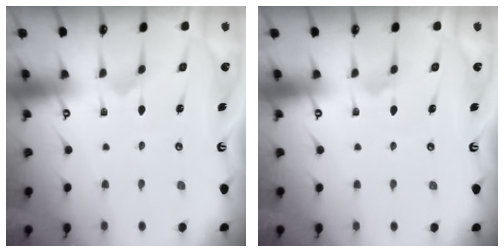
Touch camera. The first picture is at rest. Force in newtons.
{"total": 2.3, "press": 2.3, "slide": 0.2}